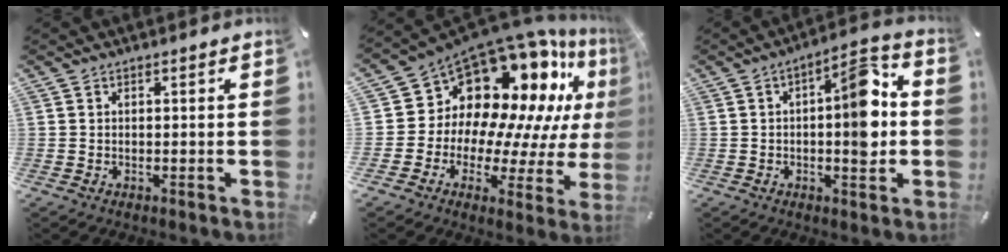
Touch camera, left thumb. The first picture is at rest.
{"total": 15.5, "force": [10.5, 9.8, 5.7], "torque": [-0.093, -0.120, 0.194]}
{"total": 12.3, "force": [-0.2, 4.8, 11.3], "torque": [-0.144, 0.002, -0.006]}